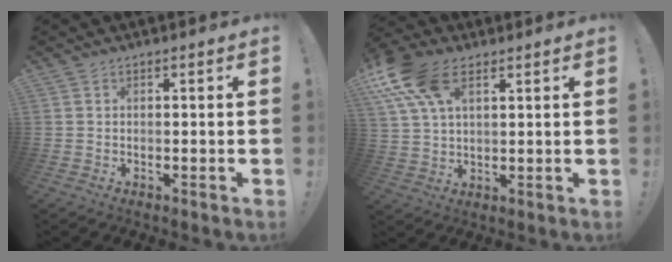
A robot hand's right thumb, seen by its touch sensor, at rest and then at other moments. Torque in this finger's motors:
{"motor_torque": [1.20, 1.23, 1.27, 0.48, 0.16]}